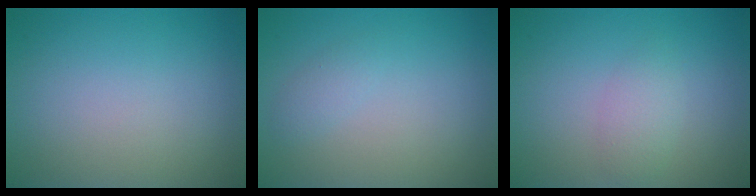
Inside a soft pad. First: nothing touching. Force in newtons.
{"total": 0.9, "press": 0.9, "slide": 0.0}
{"total": 1.8, "press": 1.8, "slide": 0.0}